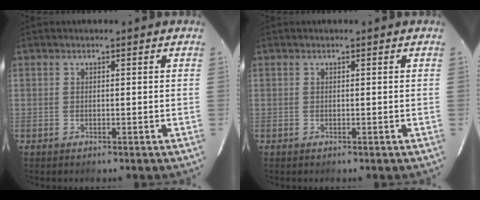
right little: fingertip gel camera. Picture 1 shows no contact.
{"total": 0.0}